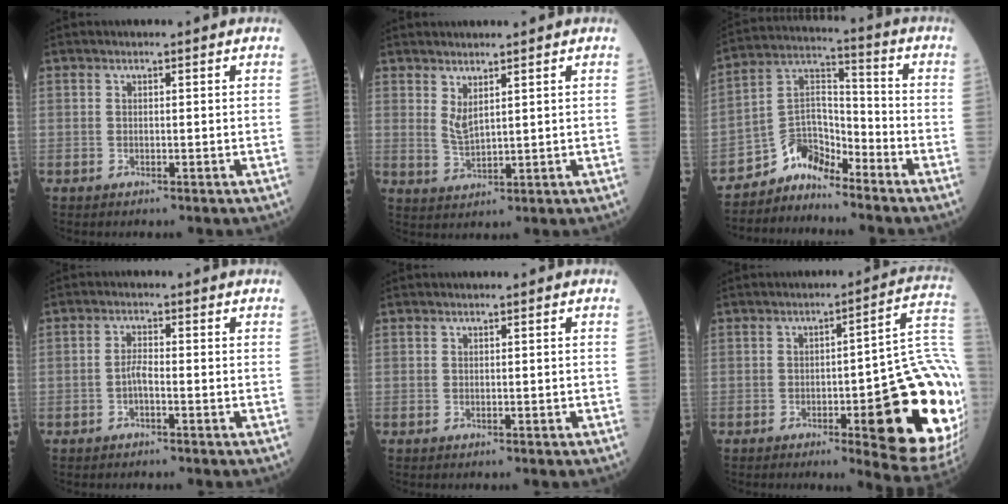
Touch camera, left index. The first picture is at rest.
{"total": 2.8, "force": [1.6, 0.6, 2.2], "torque": [-0.054, -0.006, 0.041]}
{"total": 6.8, "force": [-6.4, 1.9, 0.9], "torque": [-0.013, 0.039, -0.125]}
{"total": 2.0, "force": [-0.9, 0.4, 1.7], "torque": [-0.033, 0.002, -0.020]}
{"total": 0.0}
{"total": 23.5, "force": [-5.1, 4.2, 22.5], "torque": [-0.184, 0.013, -0.049]}